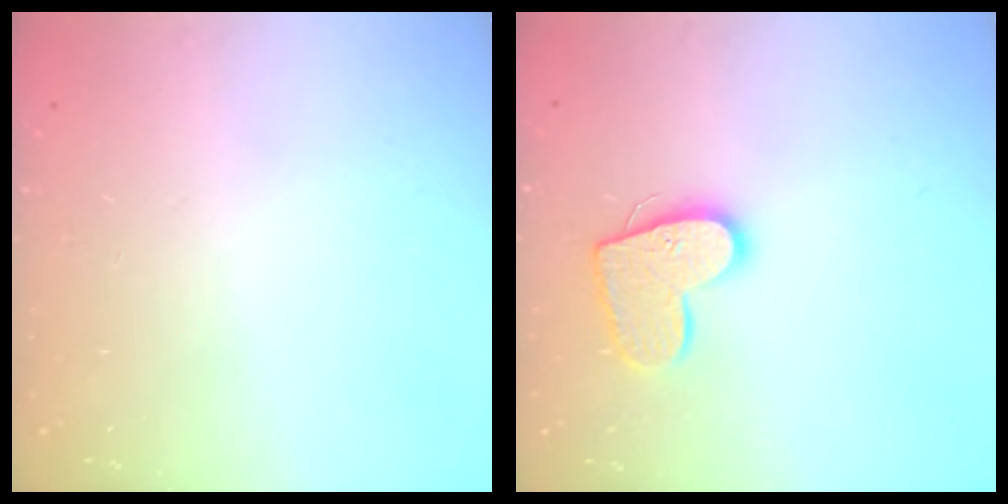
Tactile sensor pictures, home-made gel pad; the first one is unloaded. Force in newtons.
{"total": 13.0, "press": 13.0, "slide": 0.9}